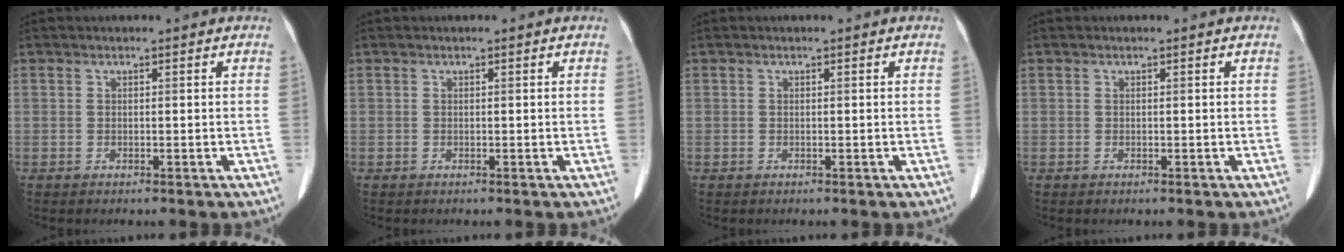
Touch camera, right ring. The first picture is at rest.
{"total": 0.0}
{"total": 0.0}
{"total": 0.0}